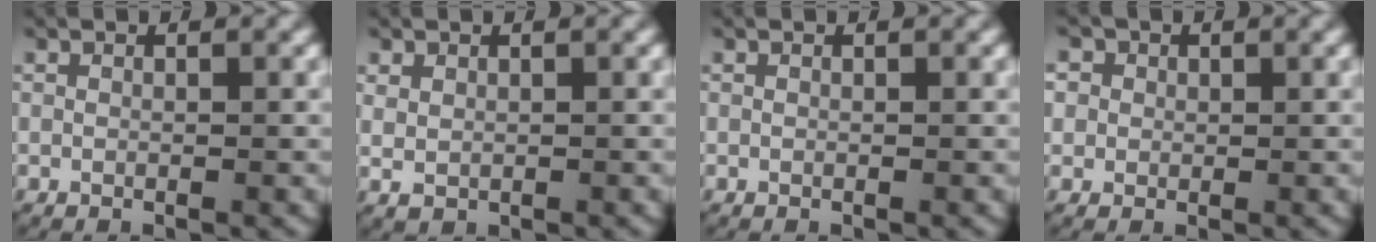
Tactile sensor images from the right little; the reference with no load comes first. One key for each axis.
{"total": 2.3, "fx": 0.5, "fy": 1.9, "fz": 1.1, "tx": -0.030, "ty": -0.003, "tz": 0.016}
{"total": 0.0}
{"total": 3.1, "fx": 0.7, "fy": 2.9, "fz": 0.7, "tx": -0.029, "ty": 0.003, "tz": 0.005}